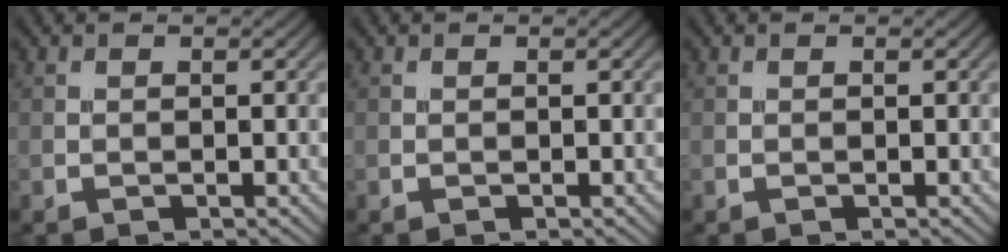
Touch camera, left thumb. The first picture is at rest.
{"total": 0.0}
{"total": 0.0}